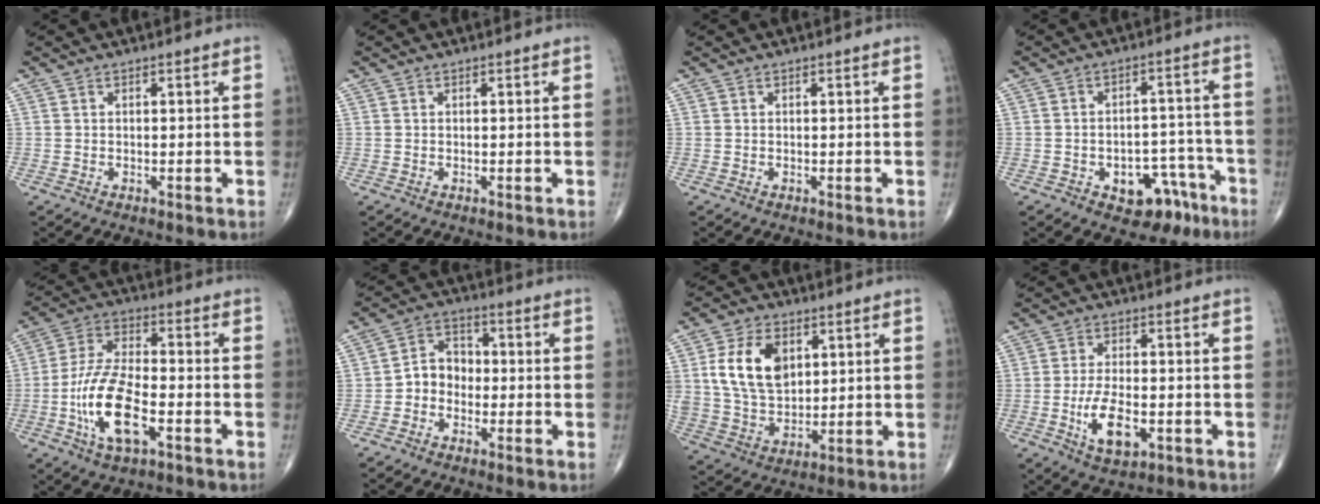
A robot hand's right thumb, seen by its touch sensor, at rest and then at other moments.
{"total": 0.0}
{"total": 0.0}
{"total": 10.1, "force": [-5.5, 6.2, 5.7], "torque": [-0.039, 0.051, -0.067]}
{"total": 14.1, "force": [-4.6, 5.9, 11.9], "torque": [-0.237, 0.020, -0.087]}
{"total": 6.1, "force": [-1.6, 5.0, 3.1], "torque": [-0.026, 0.031, -0.043]}
{"total": 13.4, "force": [3.9, 8.9, 9.3], "torque": [-0.151, -0.011, 0.081]}
{"total": 8.3, "force": [-2.4, 3.9, 6.9], "torque": [-0.123, 0.001, -0.037]}